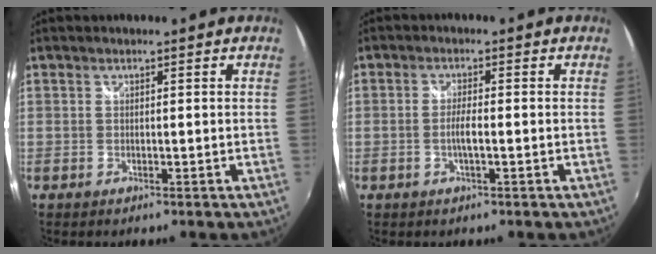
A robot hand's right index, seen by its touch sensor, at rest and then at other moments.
{"total": 2.5, "force": [-0.7, 0.2, 2.3], "torque": [-0.045, -0.002, -0.014]}